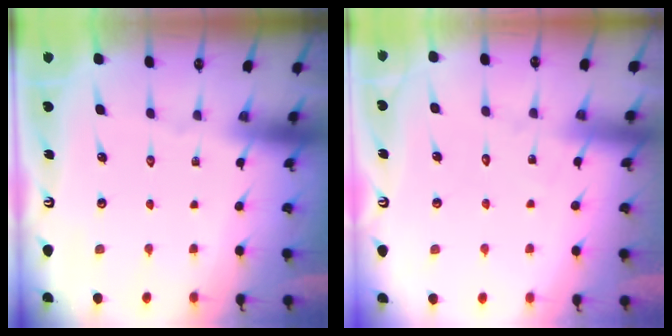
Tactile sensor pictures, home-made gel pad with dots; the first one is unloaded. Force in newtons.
{"total": 5.2, "press": 5.1, "slide": 0.5}